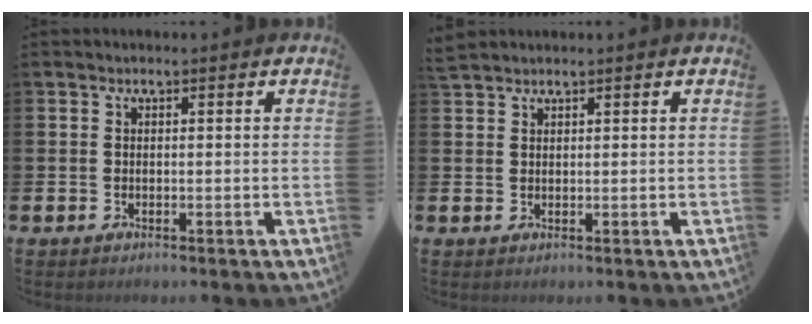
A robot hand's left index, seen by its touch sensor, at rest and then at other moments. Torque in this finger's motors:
{"motor_torque": [0.09, 0.03, 0.22, 0.03]}